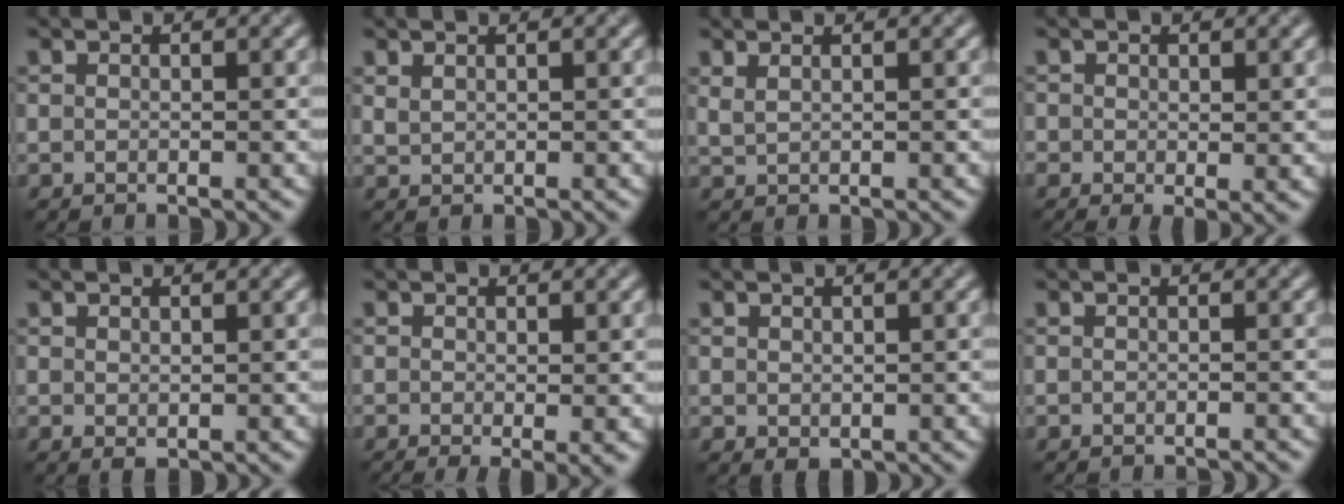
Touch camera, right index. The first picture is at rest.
{"total": 0.8, "force": [0.6, 0.3, 0.4], "torque": [-0.016, -0.002, 0.020]}
{"total": 1.3, "force": [1.0, 0.3, 0.8], "torque": [-0.022, -0.002, 0.025]}
{"total": 2.3, "force": [-0.1, 1.3, 1.9], "torque": [-0.035, -0.012, -0.003]}
{"total": 0.6, "force": [0.3, 0.3, 0.4], "torque": [-0.011, -0.004, 0.010]}
{"total": 2.2, "force": [-0.3, 0.5, 2.1], "torque": [-0.035, -0.011, -0.004]}
{"total": 0.8, "force": [0.2, 0.6, 0.5], "torque": [-0.012, -0.003, 0.009]}
{"total": 1.0, "force": [-0.9, -0.2, -0.1], "torque": [0.000, -0.005, -0.015]}